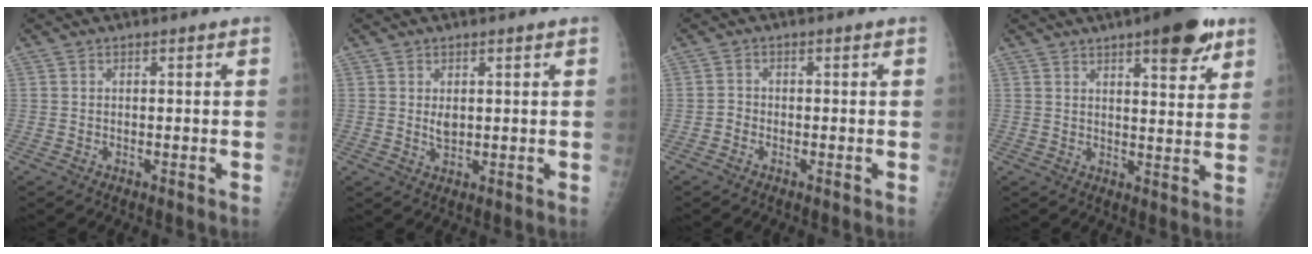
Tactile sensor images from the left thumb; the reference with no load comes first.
{"total": 2.2, "force": [0.7, 1.4, 1.6], "torque": [-0.020, -0.007, 0.013]}
{"total": 1.3, "force": [-0.7, 1.0, 0.4], "torque": [-0.004, 0.004, -0.020]}
{"total": 11.2, "force": [6.7, 3.5, 8.3], "torque": [-0.087, -0.029, 0.087]}